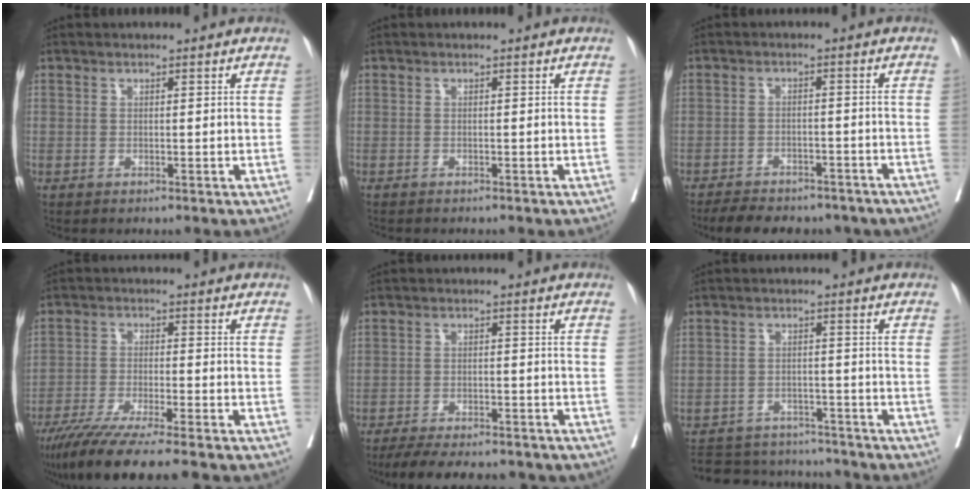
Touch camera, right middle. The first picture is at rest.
{"total": 2.0, "force": [-1.8, 0.3, 0.8], "torque": [-0.017, -0.003, -0.022]}
{"total": 14.2, "force": [-11.9, 5.1, 5.7], "torque": [-0.114, -0.001, -0.150]}
{"total": 14.2, "force": [-11.7, 0.0, 8.1], "torque": [-0.128, -0.044, -0.188]}
{"total": 16.0, "force": [-14.0, 3.5, 6.9], "torque": [-0.131, -0.014, -0.186]}
{"total": 13.8, "force": [-12.8, 4.4, 2.9], "torque": [-0.058, 0.010, -0.172]}